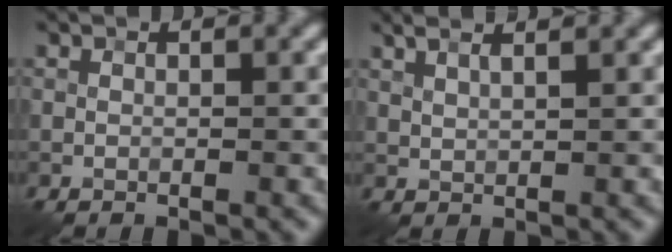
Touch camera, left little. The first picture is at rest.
{"total": 4.8, "force": [3.2, 2.0, 3.0], "torque": [-0.040, 0.043, 0.027]}